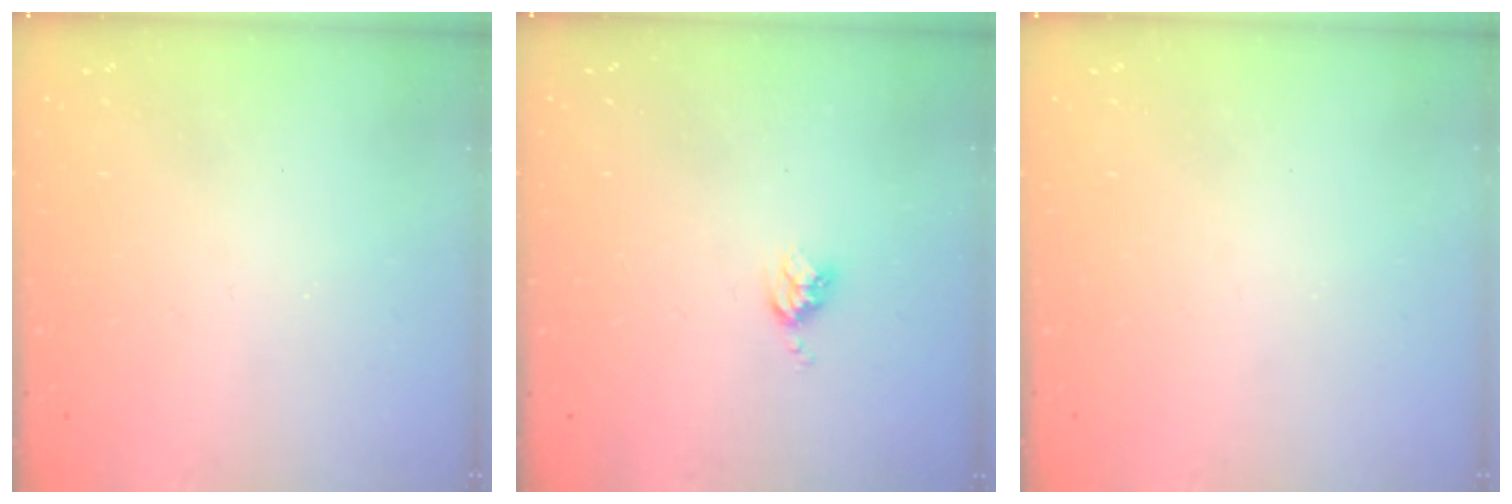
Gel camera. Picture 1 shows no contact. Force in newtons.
{"total": 3.9, "press": 3.8, "slide": 0.6}
{"total": 0.6, "press": 0.4, "slide": 0.4}